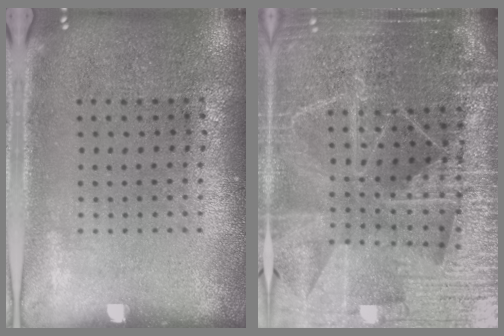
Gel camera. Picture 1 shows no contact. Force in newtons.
{"total": 5.4, "press": 4.8, "slide": 2.5}